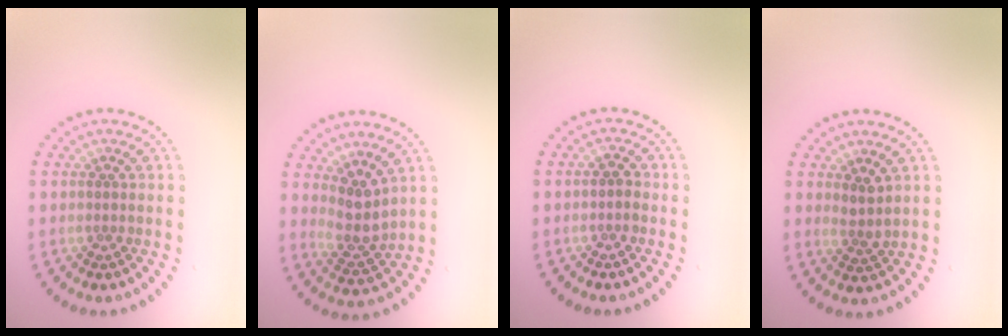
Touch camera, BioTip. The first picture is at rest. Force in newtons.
{"total": 3.0, "press": 2.4, "slide": 1.9}
{"total": 0.8, "press": 0.8, "slide": 0.2}
{"total": 1.7, "press": 1.4, "slide": 1.0}